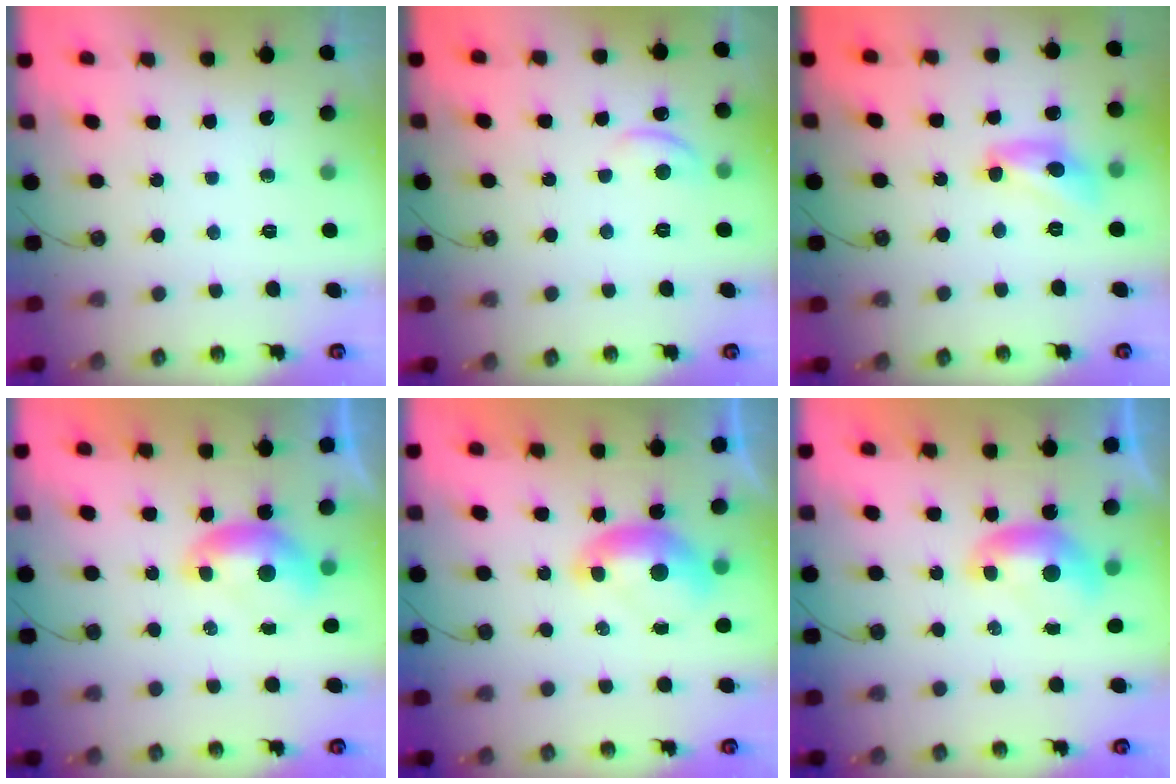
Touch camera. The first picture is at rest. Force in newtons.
{"total": 1.3, "press": 1.1, "slide": 0.5}
{"total": 9.8, "press": 9.8, "slide": 0.7}
{"total": 0.0}
{"total": 1.2, "press": 1.1, "slide": 0.6}
{"total": 0.0}